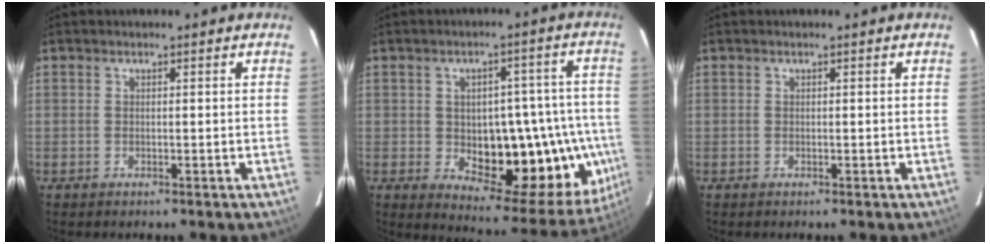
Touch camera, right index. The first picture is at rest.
{"total": 19.2, "force": [-3.1, 8.3, 17.0], "torque": [-0.172, 0.023, -0.012]}
{"total": 0.0}